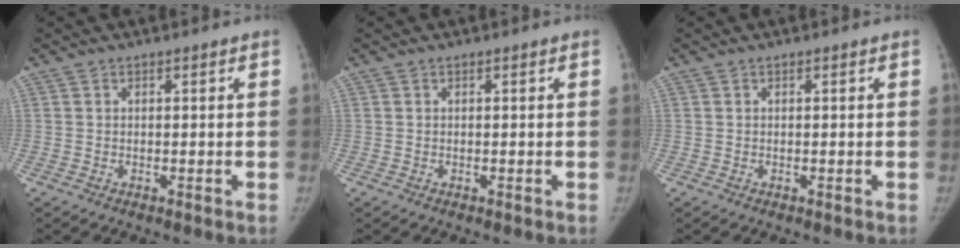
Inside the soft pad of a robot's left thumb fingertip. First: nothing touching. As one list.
[{"total": 0.0}, {"total": 0.0}]